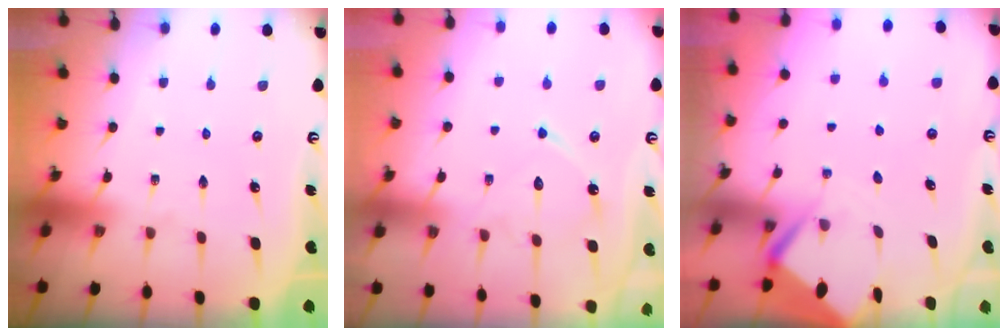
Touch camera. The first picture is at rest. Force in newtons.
{"total": 11.6, "press": 11.6, "slide": 0.6}
{"total": 3.5, "press": 3.5, "slide": 0.3}